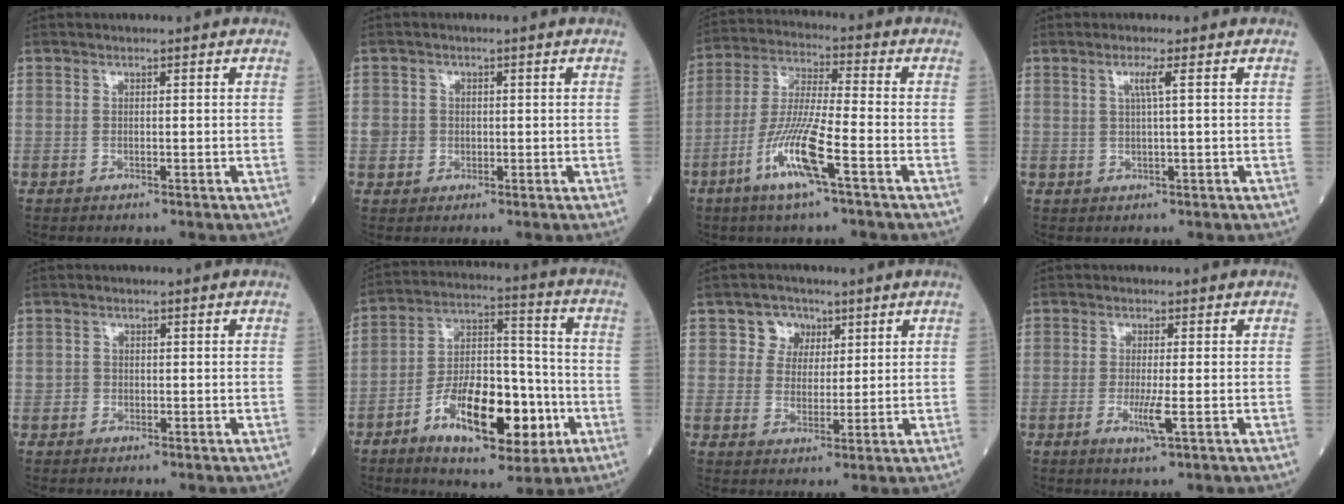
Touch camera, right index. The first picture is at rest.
{"total": 2.9, "force": [0.0, 2.8, 0.6], "torque": [-0.003, 0.008, 0.004]}
{"total": 11.1, "force": [-5.0, 0.4, 9.9], "torque": [-0.202, -0.010, -0.101]}
{"total": 2.2, "force": [0.7, -0.5, 2.1], "torque": [-0.041, 0.001, 0.014]}
{"total": 1.1, "force": [-0.2, 1.1, 0.2], "torque": [0.001, 0.003, -0.004]}
{"total": 16.2, "force": [-6.5, 6.2, 13.5], "torque": [-0.234, 0.015, -0.101]}
{"total": 5.0, "force": [2.2, 4.3, 0.9], "torque": [-0.011, 0.013, 0.039]}
{"total": 3.5, "force": [-1.0, -0.1, 3.4], "torque": [-0.068, -0.009, -0.018]}